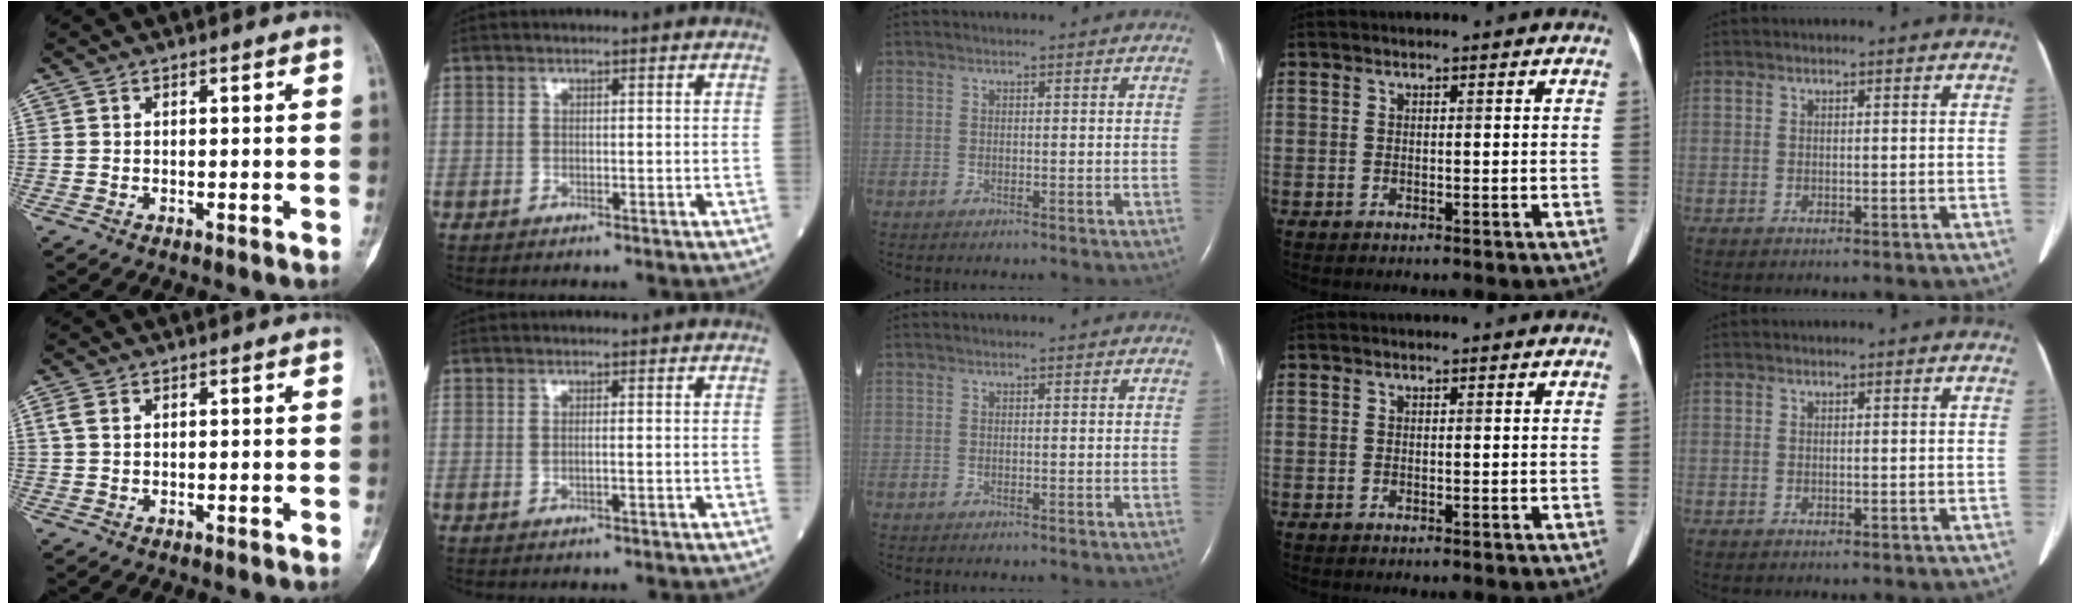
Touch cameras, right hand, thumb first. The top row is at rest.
{"thumb": {"total": 2.3, "force": [0.9, 1.4, 1.6], "torque": [-0.043, 0.007, 0.022]}, "index": {"total": 0.7, "force": [0.0, -0.2, 0.7], "torque": [-0.017, -0.001, 0.002]}}